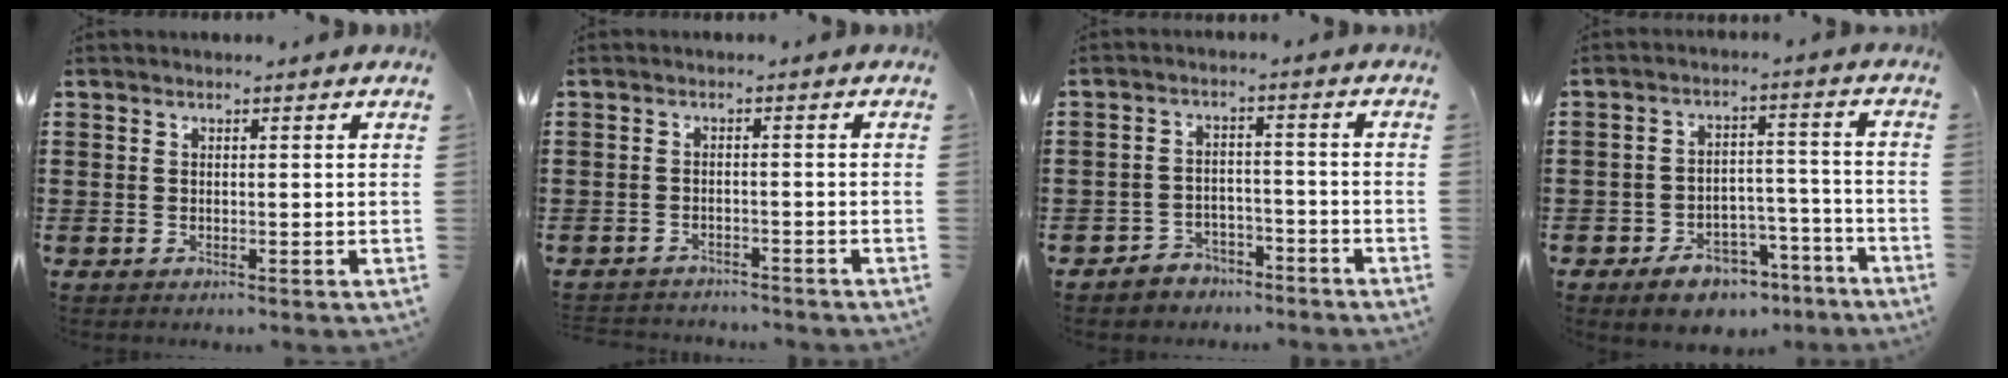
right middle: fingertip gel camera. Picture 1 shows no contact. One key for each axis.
{"total": 2.2, "fx": -2.2, "fy": 0.3, "fz": -0.3, "tx": -0.001, "ty": 0.000, "tz": -0.049}
{"total": 3.6, "fx": -3.5, "fy": 1.0, "fz": -0.2, "tx": -0.007, "ty": 0.003, "tz": -0.073}
{"total": 6.6, "fx": -5.6, "fy": 2.7, "fz": 2.1, "tx": -0.030, "ty": 0.028, "tz": -0.105}